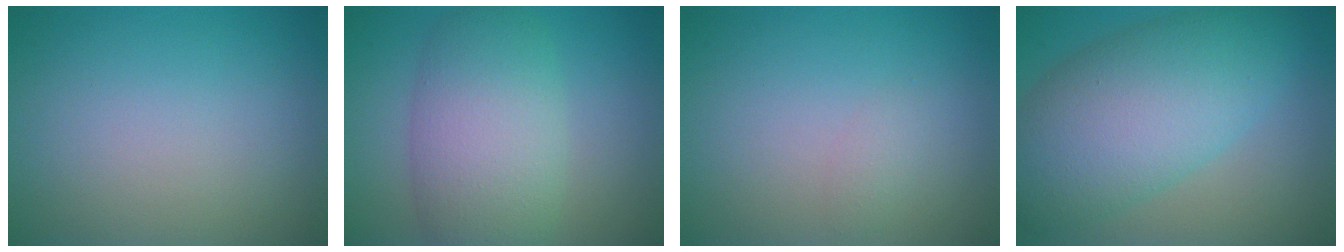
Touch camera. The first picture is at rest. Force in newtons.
{"total": 7.3, "press": 7.3, "slide": 0.3}
{"total": 0.8, "press": 0.8, "slide": 0.0}
{"total": 9.8, "press": 9.8, "slide": 0.2}